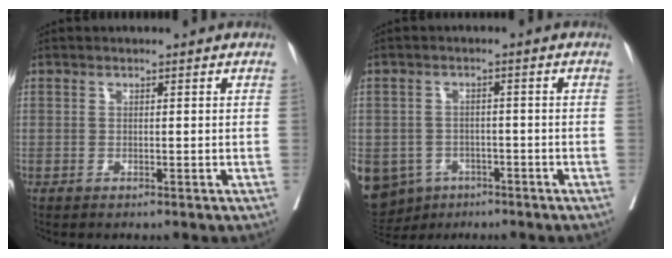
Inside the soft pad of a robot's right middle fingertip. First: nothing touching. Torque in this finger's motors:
{"motor_torque": [1.56, -0.58, 1.05, 0.21]}